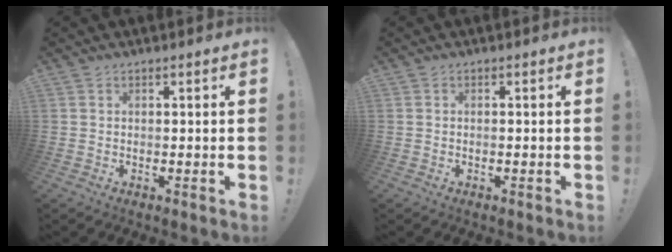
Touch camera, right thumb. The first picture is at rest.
{"total": 0.6, "force": [-0.5, -0.1, 0.4], "torque": [-0.005, -0.001, -0.008]}